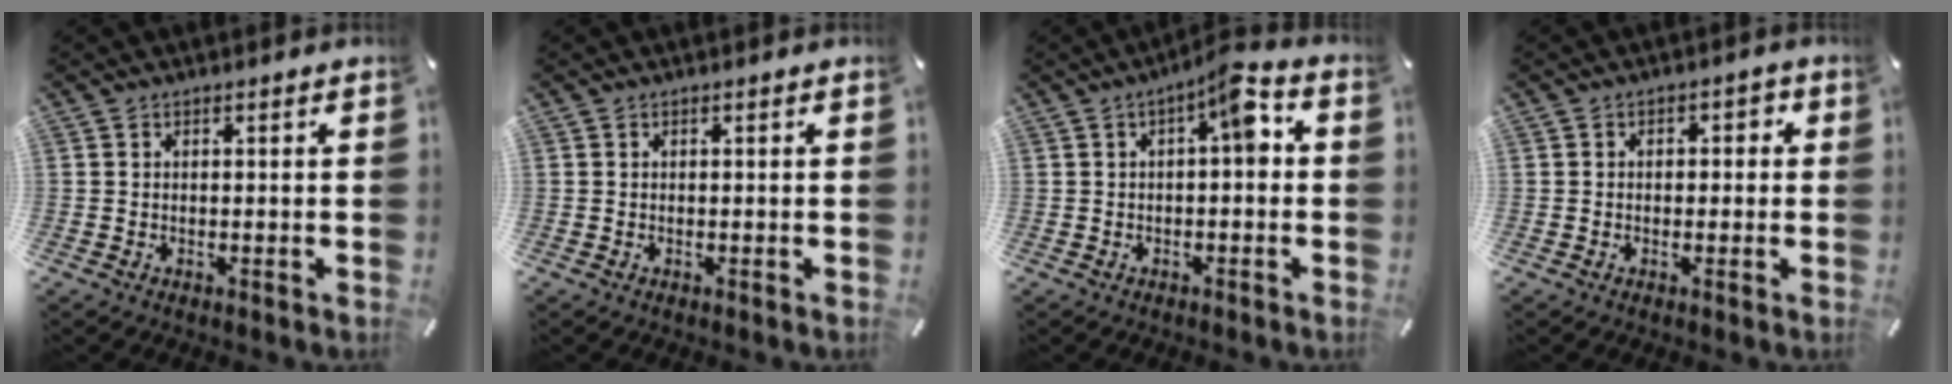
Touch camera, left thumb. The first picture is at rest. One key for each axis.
{"total": 0.0}
{"total": 7.3, "fx": 0.8, "fy": 2.7, "fz": 6.8, "tx": -0.096, "ty": -0.001, "tz": 0.005}
{"total": 2.0, "fx": -0.8, "fy": 1.5, "fz": 1.1, "tx": -0.021, "ty": 0.013, "tz": -0.018}